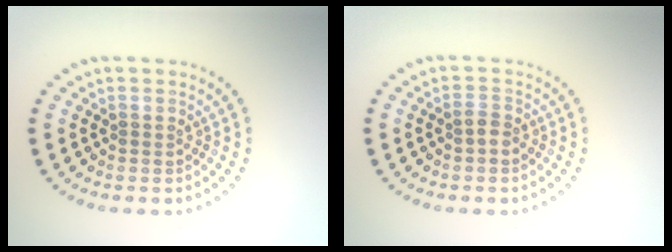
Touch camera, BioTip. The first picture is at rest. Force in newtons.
{"total": 1.1, "press": 1.0, "slide": 0.4}